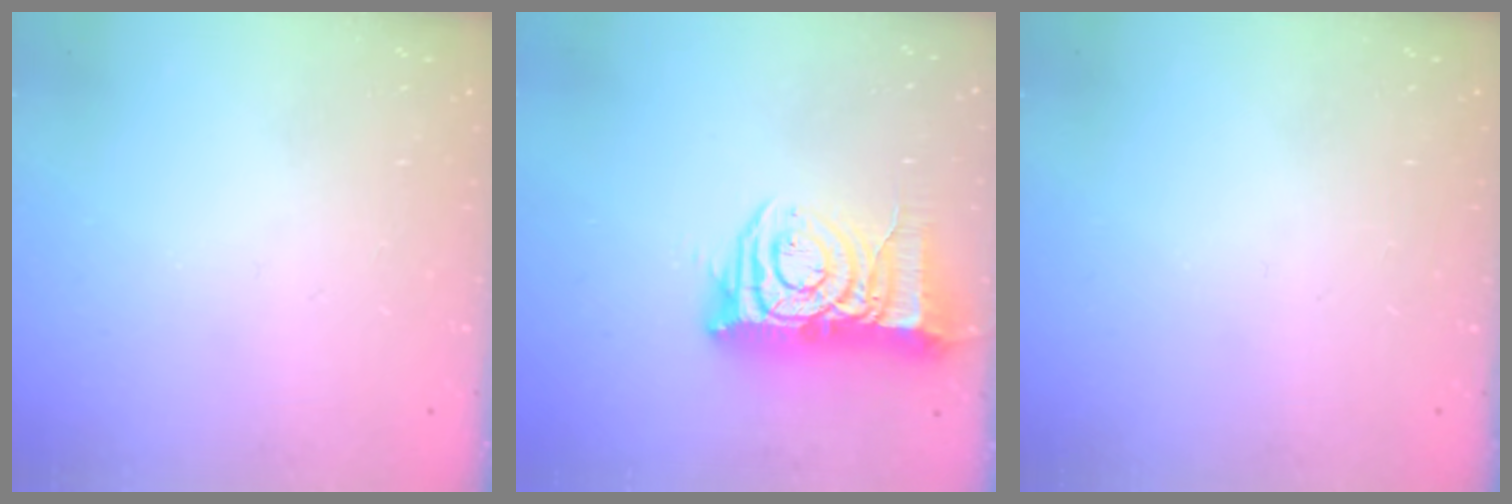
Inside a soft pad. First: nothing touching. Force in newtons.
{"total": 11.9, "press": 11.9, "slide": 1.2}
{"total": 0.0}